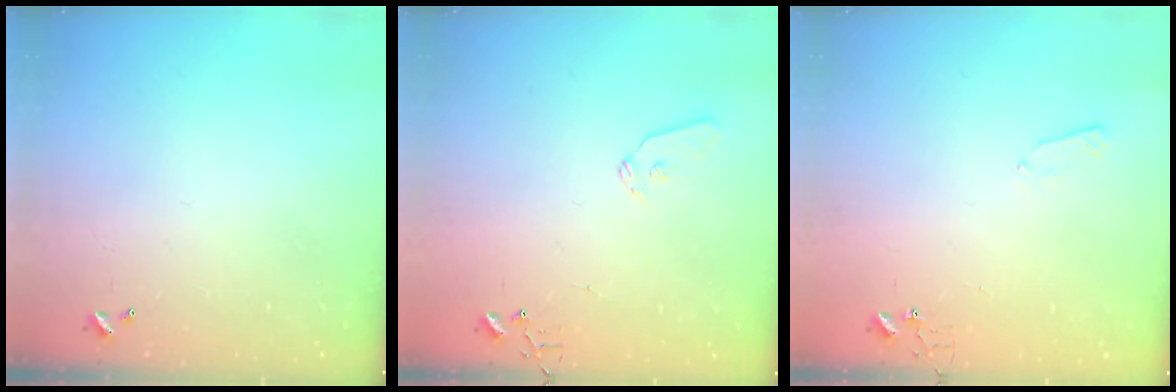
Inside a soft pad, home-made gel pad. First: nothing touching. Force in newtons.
{"total": 6.0, "press": 5.9, "slide": 0.8}
{"total": 3.7, "press": 3.6, "slide": 0.5}